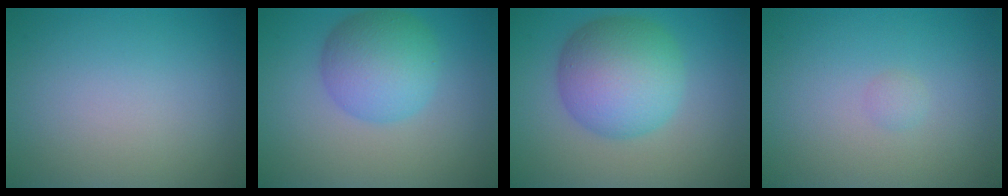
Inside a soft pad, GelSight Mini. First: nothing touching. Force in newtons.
{"total": 5.7, "press": 5.7, "slide": 0.0}
{"total": 7.9, "press": 7.9, "slide": 0.1}
{"total": 0.6, "press": 0.6, "slide": 0.0}